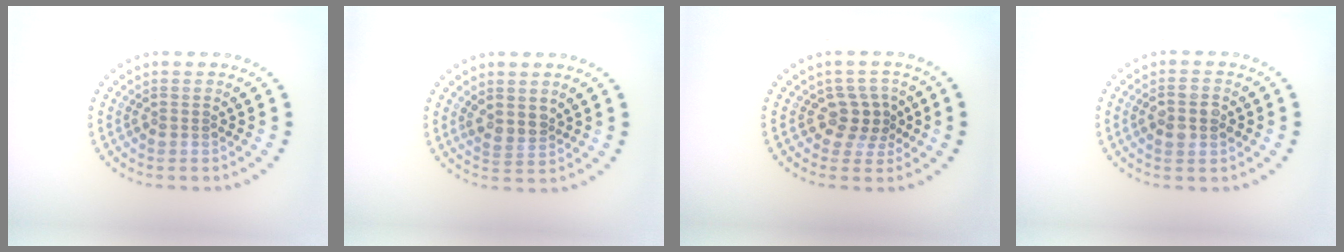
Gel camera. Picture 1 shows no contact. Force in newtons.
{"total": 1.7, "press": 1.4, "slide": 0.9}
{"total": 2.6, "press": 2.2, "slide": 1.4}
{"total": 2.7, "press": 2.7, "slide": 0.2}